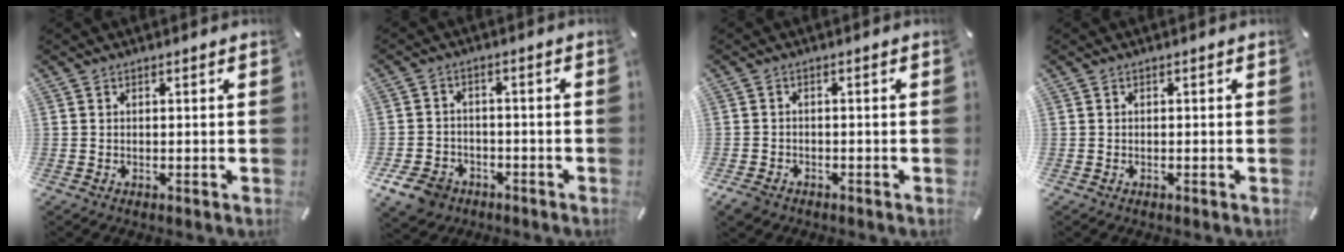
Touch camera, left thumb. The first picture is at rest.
{"total": 7.5, "force": [-4.7, 5.4, 2.5], "torque": [-0.064, 0.026, -0.090]}
{"total": 2.6, "force": [-1.8, 1.7, 0.9], "torque": [-0.028, 0.005, -0.040]}
{"total": 0.0}